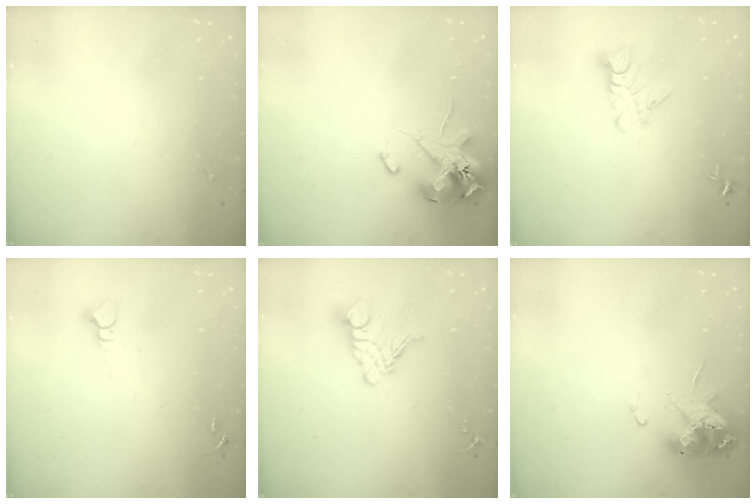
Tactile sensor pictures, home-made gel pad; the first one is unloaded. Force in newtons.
{"total": 13.6, "press": 13.5, "slide": 1.9}
{"total": 6.6, "press": 6.5, "slide": 0.6}
{"total": 3.9, "press": 3.8, "slide": 0.5}
{"total": 12.1, "press": 12.0, "slide": 1.2}
{"total": 11.1, "press": 11.0, "slide": 1.2}